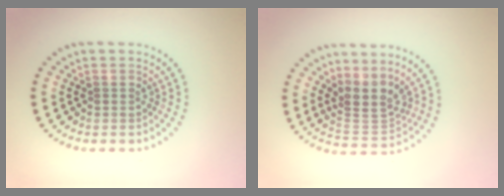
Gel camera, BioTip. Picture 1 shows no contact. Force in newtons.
{"total": 3.3, "press": 2.5, "slide": 2.2}